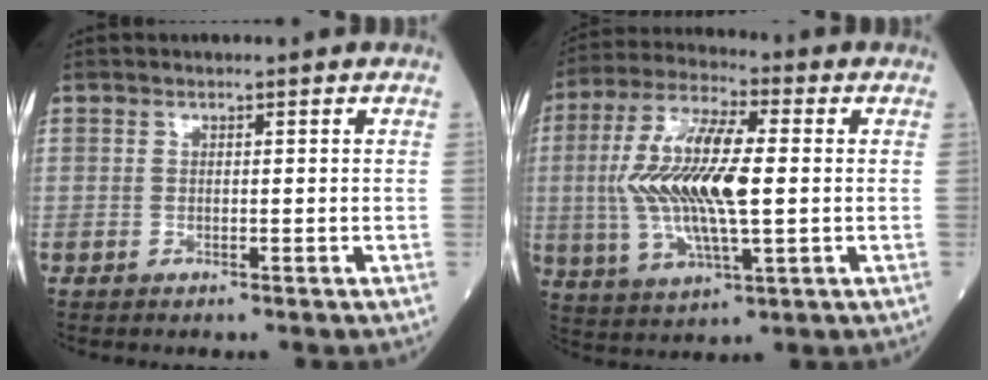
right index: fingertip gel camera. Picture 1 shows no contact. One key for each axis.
{"total": 15.1, "fx": 0.3, "fy": 3.8, "fz": 14.6, "tx": -0.308, "ty": 0.006, "tz": 0.007}